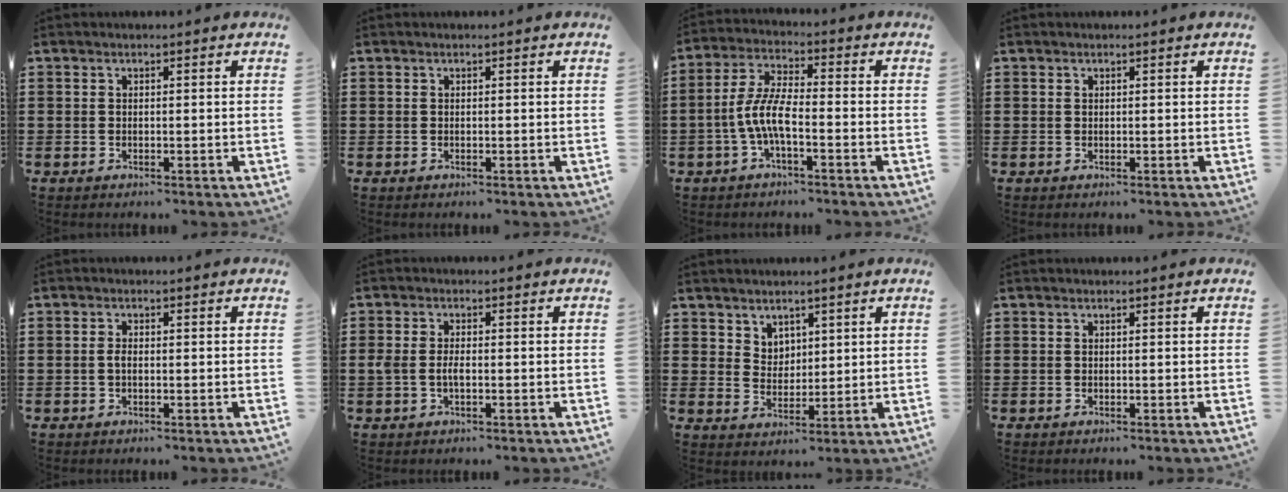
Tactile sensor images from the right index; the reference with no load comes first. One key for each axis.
{"total": 0.0}
{"total": 6.6, "fx": -2.3, "fy": 1.7, "fz": 5.9, "tx": -0.151, "ty": -0.013, "tz": -0.054}
{"total": 0.0}
{"total": 1.4, "fx": -0.2, "fy": 0.6, "fz": 1.2, "tx": -0.032, "ty": -0.003, "tz": -0.007}
{"total": 2.5, "fx": -0.4, "fy": 1.1, "fz": 2.2, "tx": -0.049, "ty": 0.000, "tz": -0.011}
{"total": 3.9, "fx": 2.9, "fy": 2.6, "fz": 0.4, "tx": -0.019, "ty": 0.002, "tz": 0.056}
{"total": 0.0}